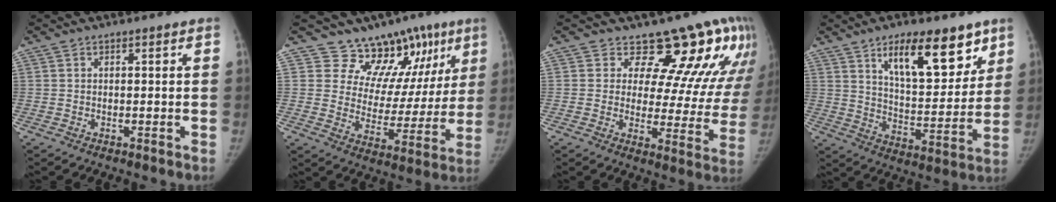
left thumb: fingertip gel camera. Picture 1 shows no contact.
{"total": 14.6, "force": [10.7, 8.8, 4.7], "torque": [-0.009, -0.065, 0.138]}
{"total": 16.6, "force": [12.6, 6.9, 8.5], "torque": [-0.050, -0.077, 0.142]}
{"total": 17.4, "force": [10.3, 7.2, 12.0], "torque": [-0.128, -0.060, 0.168]}